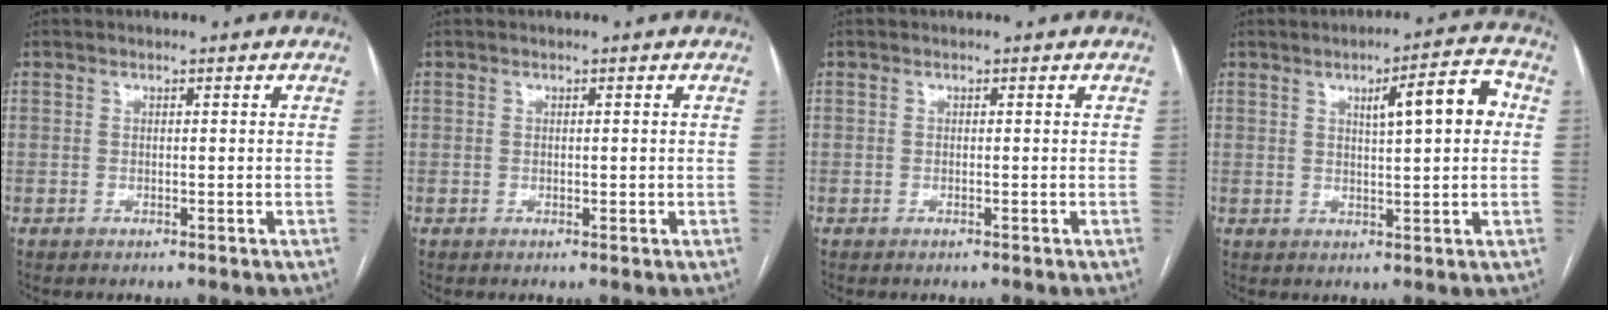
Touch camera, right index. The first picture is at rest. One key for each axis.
{"total": 0.5, "fx": 0.0, "fy": 0.3, "fz": 0.4, "tx": -0.004, "ty": 0.000, "tz": 0.003}
{"total": 0.0}
{"total": 7.7, "fx": 1.9, "fy": 1.2, "fz": 7.4, "tx": -0.106, "ty": 0.018, "tz": 0.027}